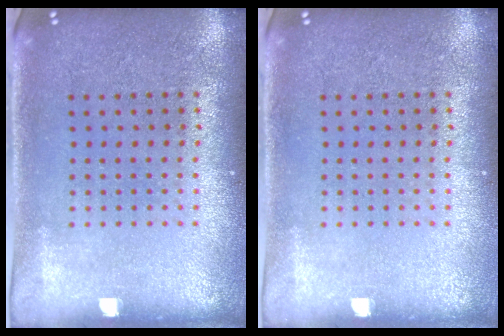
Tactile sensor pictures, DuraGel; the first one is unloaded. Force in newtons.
{"total": 0.0}